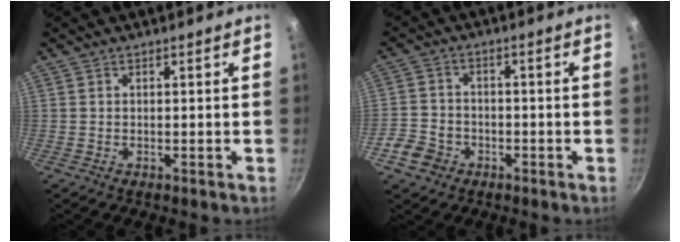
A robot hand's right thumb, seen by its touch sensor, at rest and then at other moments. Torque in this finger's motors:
{"motor_torque": [-0.33, 0.34, -0.16, -0.20, 0.07]}